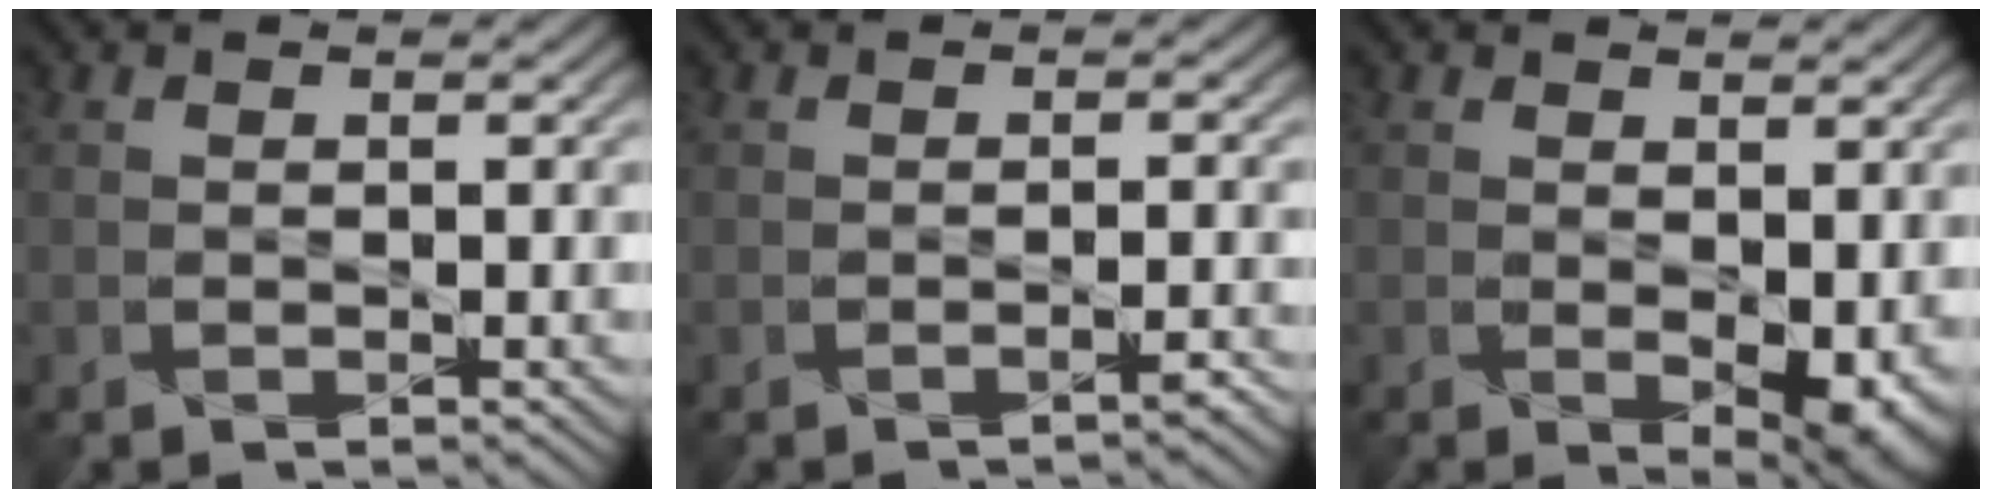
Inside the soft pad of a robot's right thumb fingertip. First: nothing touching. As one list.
[{"total": 1.4, "force": [-0.9, 0.2, 1.0], "torque": [-0.013, 0.004, -0.018]}, {"total": 4.3, "force": [-0.1, 2.2, 3.7], "torque": [-0.058, -0.018, 0.011]}]